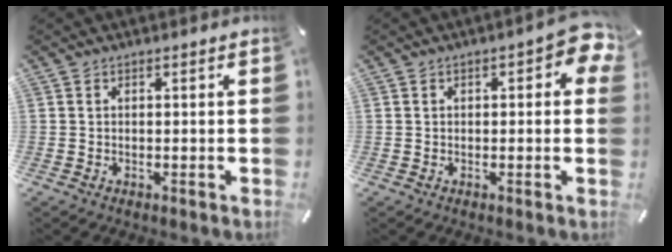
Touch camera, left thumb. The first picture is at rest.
{"total": 5.0, "force": [0.9, 2.4, 4.3], "torque": [-0.054, 0.000, 0.011]}